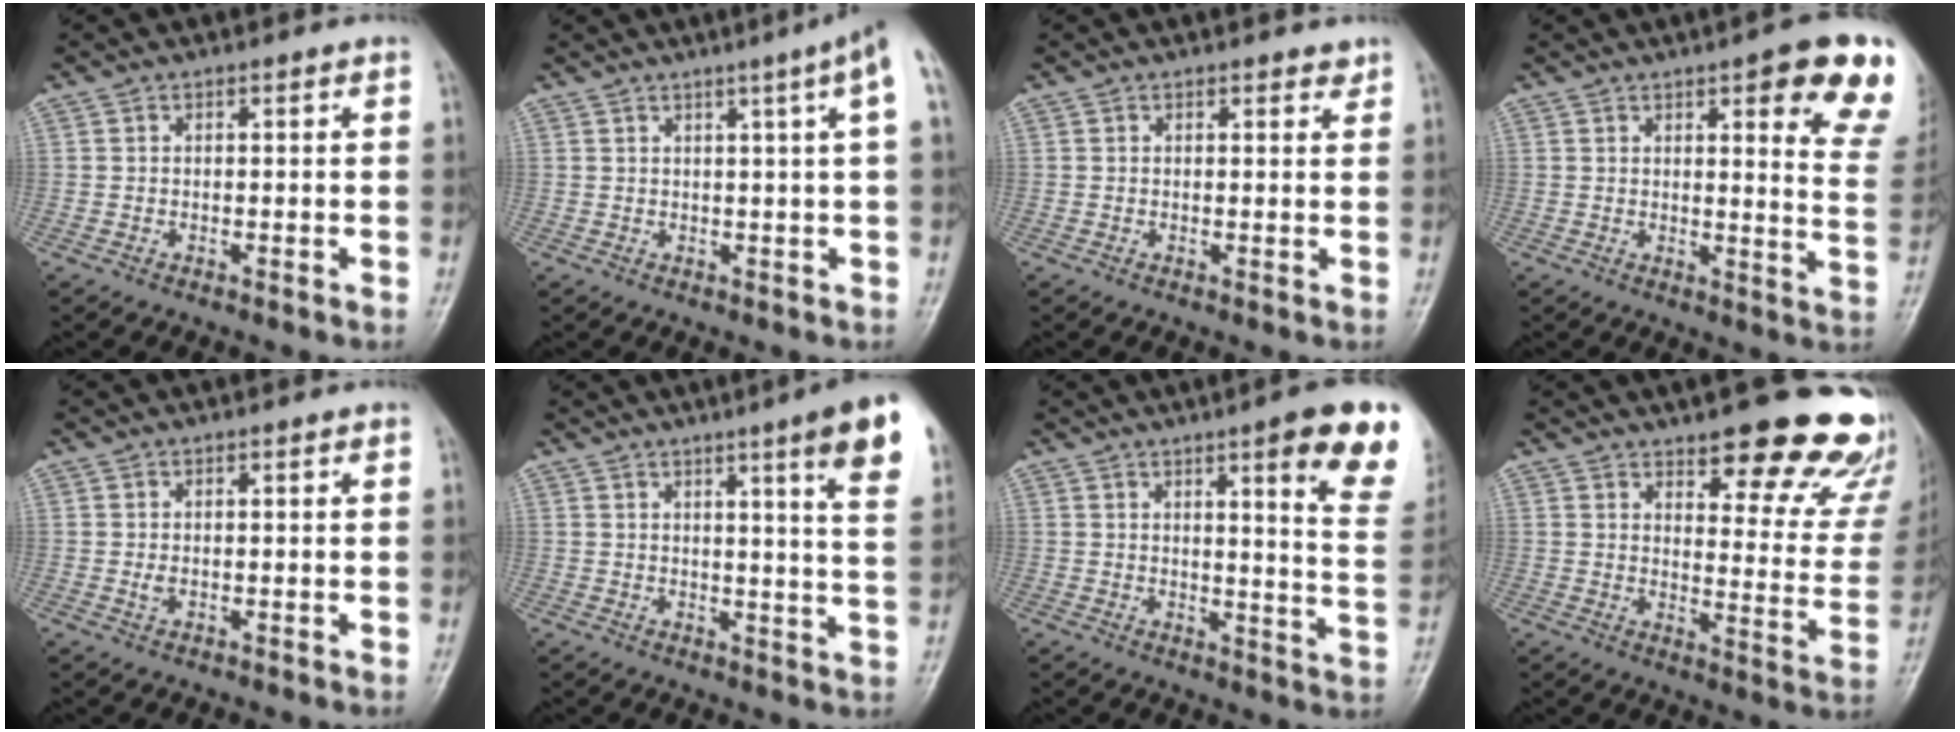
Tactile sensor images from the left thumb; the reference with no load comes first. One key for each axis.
{"total": 5.7, "fx": 2.3, "fy": -0.9, "fz": 5.1, "tx": -0.067, "ty": 0.002, "tz": 0.031}
{"total": 1.5, "fx": 1.2, "fy": 0.7, "fz": 0.6, "tx": 0.002, "ty": -0.008, "tz": 0.012}
{"total": 14.9, "fx": 8.1, "fy": 3.5, "fz": 12.1, "tx": -0.113, "ty": -0.043, "tz": 0.088}
{"total": 1.2, "fx": 0.3, "fy": 0.7, "fz": 0.9, "tx": -0.016, "ty": -0.003, "tz": 0.007}
{"total": 12.2, "fx": 6.9, "fy": 0.4, "fz": 10.0, "tx": -0.121, "ty": -0.035, "tz": 0.076}
{"total": 15.2, "fx": 8.5, "fy": 2.2, "fz": 12.4, "tx": -0.127, "ty": -0.046, "tz": 0.098}
{"total": 21.7, "fx": 15.8, "fy": 7.1, "fz": 13.0, "tx": -0.115, "ty": -0.095, "tz": 0.189}